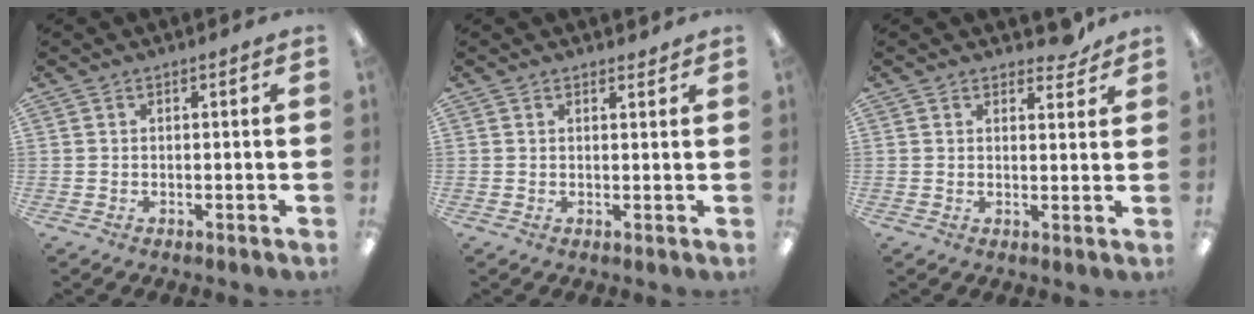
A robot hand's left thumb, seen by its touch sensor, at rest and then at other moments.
{"total": 1.3, "force": [1.2, 0.5, 0.0], "torque": [0.007, -0.005, 0.022]}
{"total": 4.1, "force": [3.5, 1.6, 1.3], "torque": [0.001, -0.023, 0.059]}